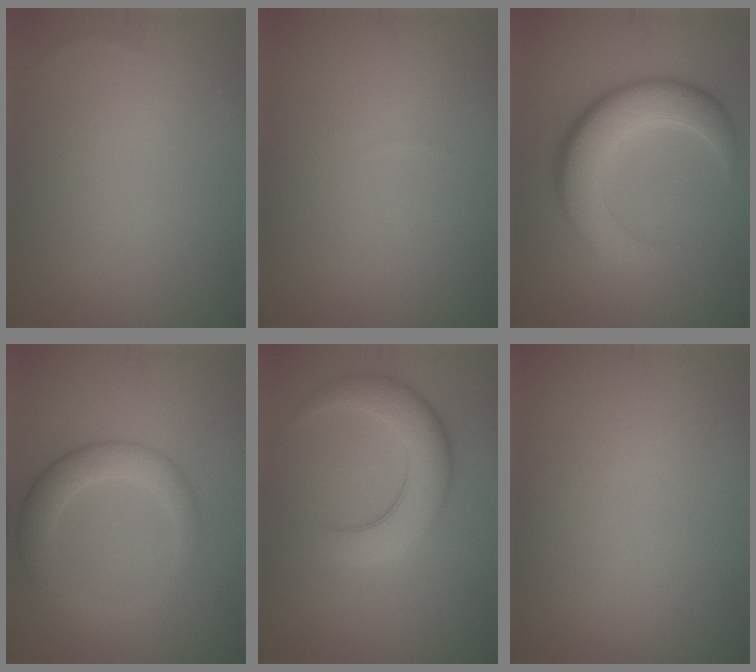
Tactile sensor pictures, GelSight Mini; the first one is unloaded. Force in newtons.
{"total": 0.0}
{"total": 7.3, "press": 7.3, "slide": 0.4}
{"total": 4.2, "press": 4.2, "slide": 0.2}
{"total": 5.4, "press": 5.4, "slide": 0.1}
{"total": 0.0}